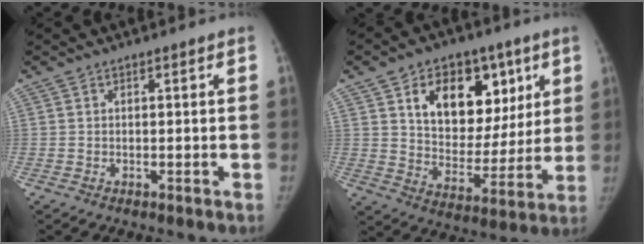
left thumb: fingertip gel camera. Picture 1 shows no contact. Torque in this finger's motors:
{"motor_torque": [0.96, 1.05, 1.00, -0.33, 0.13]}